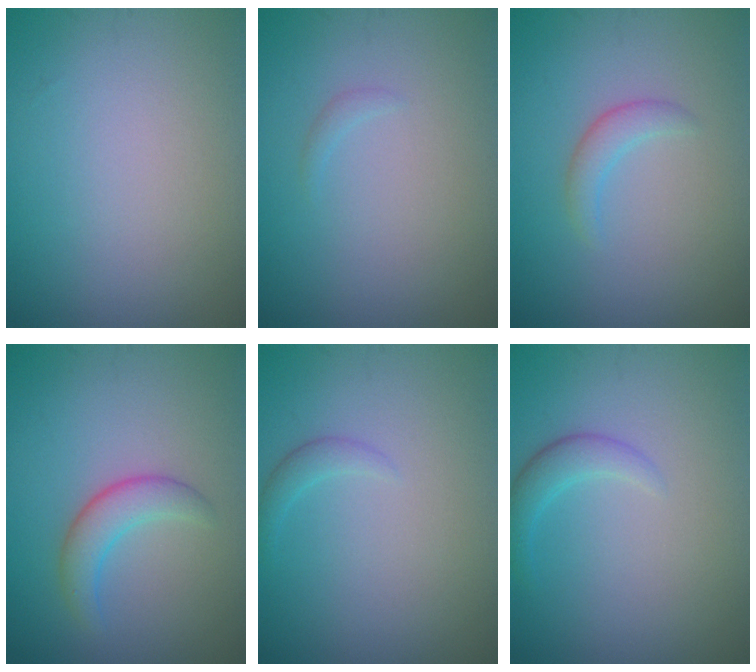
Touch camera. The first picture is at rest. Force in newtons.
{"total": 0.5, "press": 0.5, "slide": 0.1}
{"total": 1.5, "press": 1.5, "slide": 0.1}
{"total": 2.7, "press": 2.7, "slide": 0.1}
{"total": 1.0, "press": 1.0, "slide": 0.0}
{"total": 1.8, "press": 1.8, "slide": 0.1}